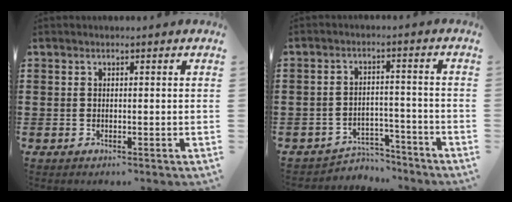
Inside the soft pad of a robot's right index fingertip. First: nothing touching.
{"total": 4.2, "force": [-4.0, 1.1, 0.6], "torque": [-0.013, 0.009, -0.083]}